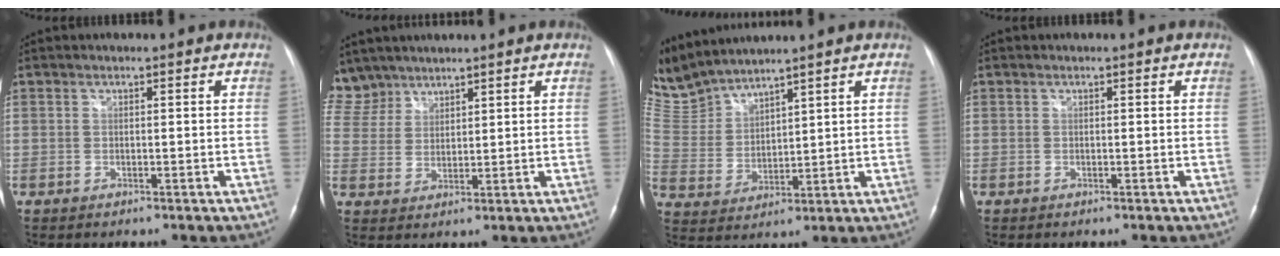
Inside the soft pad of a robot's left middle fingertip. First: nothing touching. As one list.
[{"total": 8.6, "force": [7.2, 4.7, 0.5], "torque": [-0.023, 0.012, 0.153]}, {"total": 9.9, "force": [9.8, 0.6, 1.4], "torque": [-0.058, 0.010, 0.222]}, {"total": 0.0}]